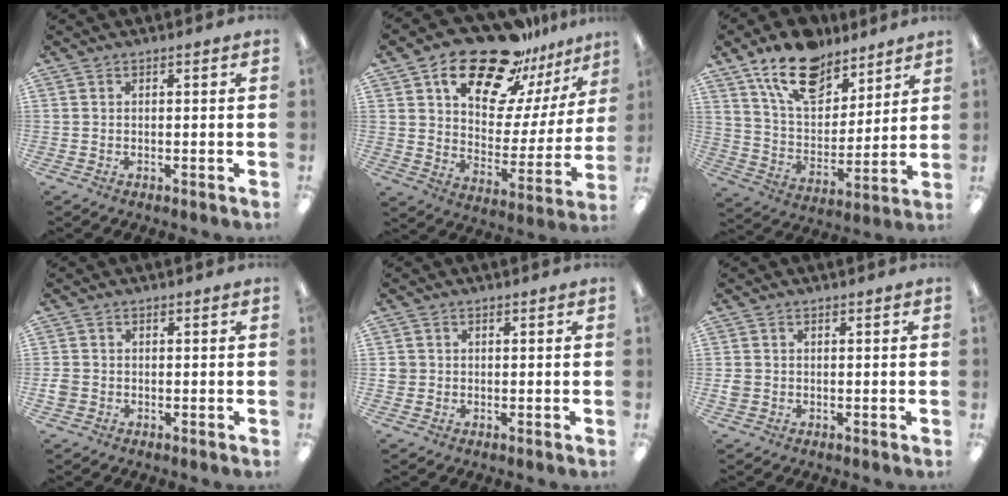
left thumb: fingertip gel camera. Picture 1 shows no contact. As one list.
[{"total": 23.3, "force": [17.1, 10.8, 11.6], "torque": [-0.184, -0.107, 0.295]}, {"total": 16.9, "force": [12.4, 8.6, 7.6], "torque": [-0.135, -0.065, 0.227]}, {"total": 2.1, "force": [-0.4, 1.9, 0.8], "torque": [-0.013, 0.004, -0.007]}, {"total": 2.0, "force": [0.2, 1.9, 0.4], "torque": [-0.007, 0.004, 0.001]}, {"total": 1.8, "force": [-0.1, 1.7, 0.6], "torque": [-0.002, 0.001, -0.004]}]